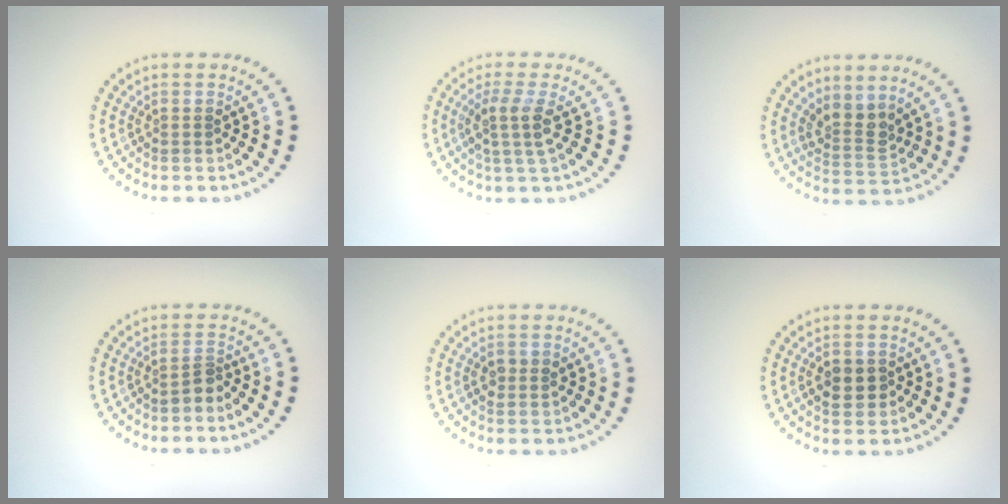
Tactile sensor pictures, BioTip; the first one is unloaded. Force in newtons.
{"total": 2.7, "press": 2.2, "slide": 1.7}
{"total": 2.6, "press": 1.9, "slide": 1.7}
{"total": 1.7, "press": 1.2, "slide": 1.1}
{"total": 1.4, "press": 1.4, "slide": 0.3}
{"total": 2.5, "press": 2.5, "slide": 0.2}